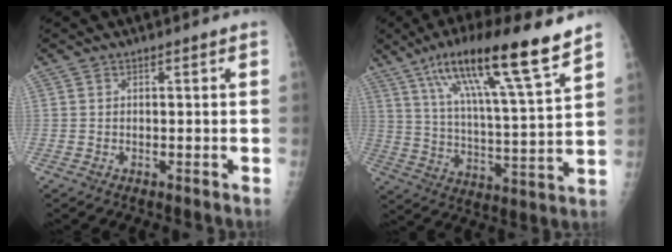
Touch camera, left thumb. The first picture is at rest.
{"total": 19.7, "force": [12.9, 1.8, 14.8], "torque": [-0.236, -0.046, 0.216]}